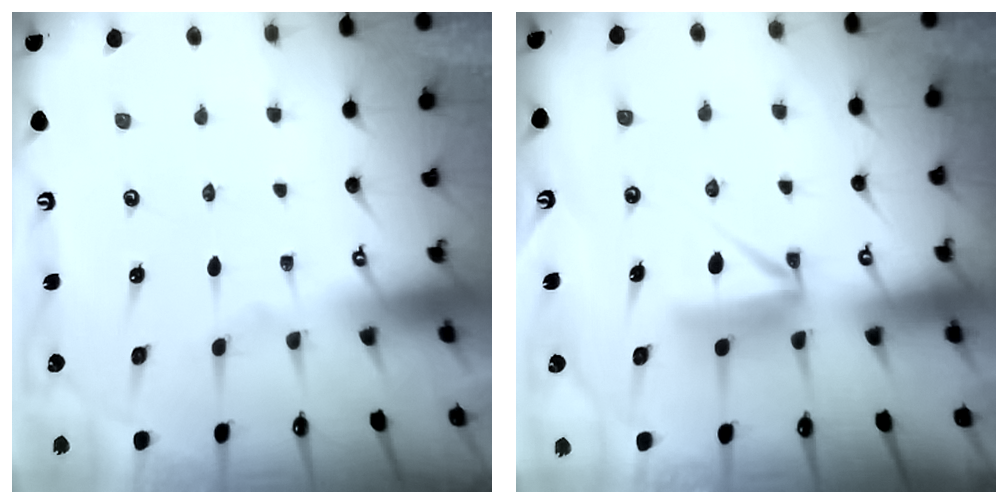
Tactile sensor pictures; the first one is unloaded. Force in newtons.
{"total": 7.7, "press": 7.7, "slide": 0.3}